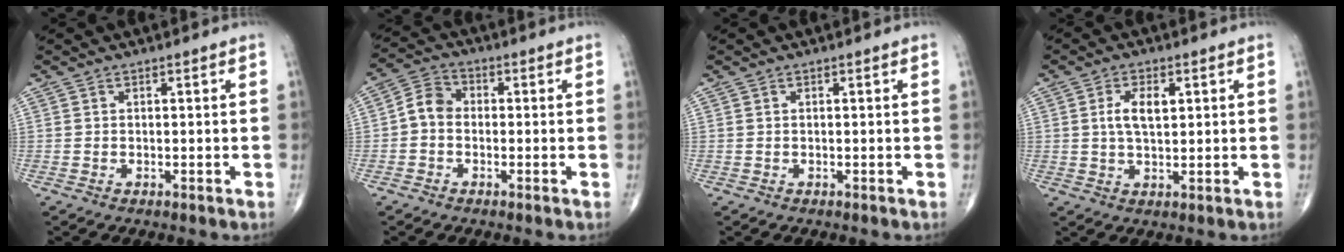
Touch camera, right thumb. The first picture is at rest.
{"total": 4.8, "force": [-0.8, 3.9, 2.8], "torque": [-0.039, 0.017, -0.030]}
{"total": 0.0}
{"total": 5.2, "force": [1.2, 2.6, 4.3], "torque": [-0.079, -0.002, 0.021]}